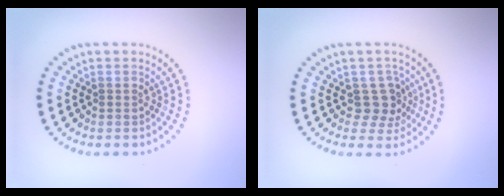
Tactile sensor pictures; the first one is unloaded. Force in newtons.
{"total": 2.6, "press": 2.1, "slide": 1.6}